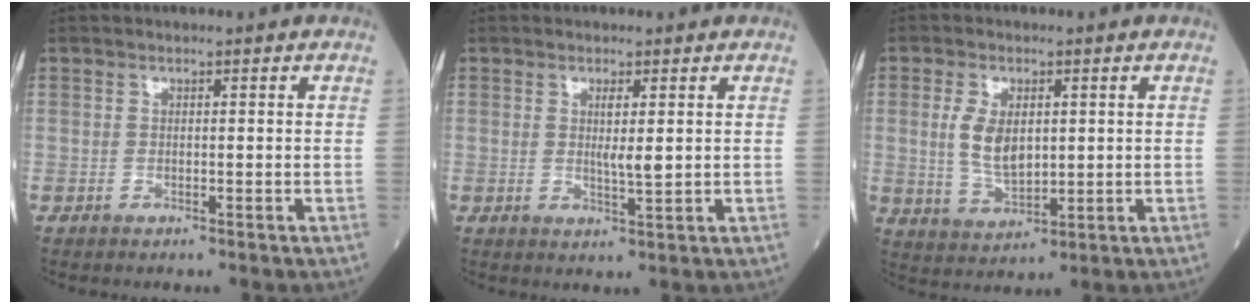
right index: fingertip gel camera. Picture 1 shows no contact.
{"total": 2.7, "force": [0.5, 0.2, 2.6], "torque": [-0.047, -0.006, 0.010]}
{"total": 6.8, "force": [1.1, 3.5, 5.7], "torque": [-0.119, -0.001, 0.029]}